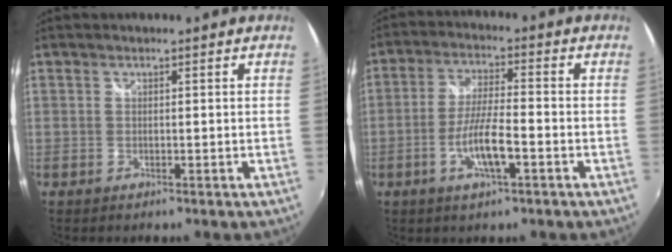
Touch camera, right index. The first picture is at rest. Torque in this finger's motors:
{"motor_torque": [0.26, -0.11, 0.43, 0.07]}